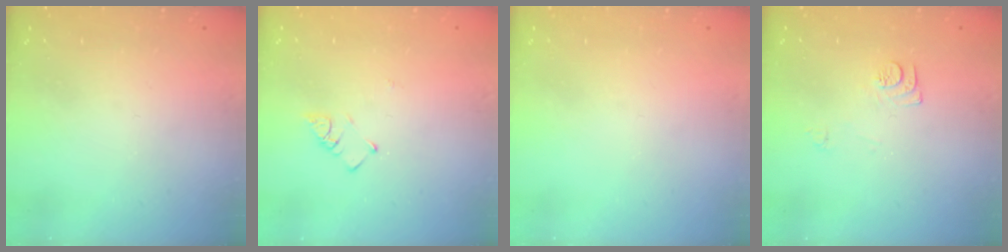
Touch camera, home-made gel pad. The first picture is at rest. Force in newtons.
{"total": 3.5, "press": 3.5, "slide": 0.4}
{"total": 0.0}
{"total": 7.7, "press": 7.7, "slide": 0.8}